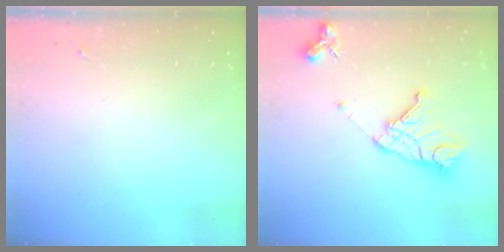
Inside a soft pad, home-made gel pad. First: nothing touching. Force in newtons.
{"total": 15.6, "press": 15.5, "slide": 1.8}